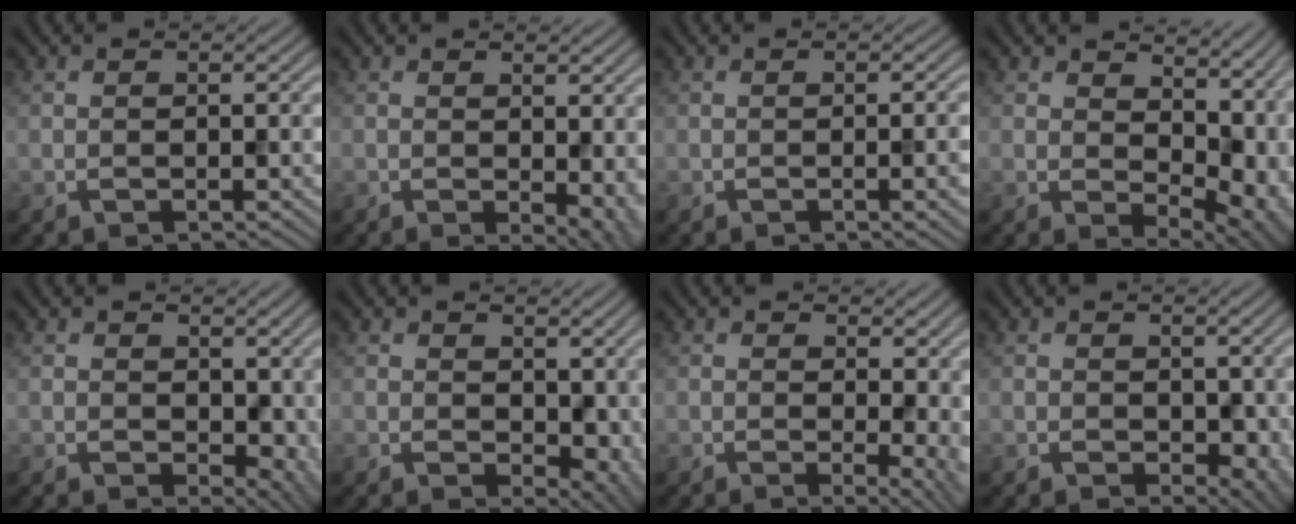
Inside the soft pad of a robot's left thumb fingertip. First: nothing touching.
{"total": 3.6, "force": [-0.3, 1.5, 3.2], "torque": [-0.041, -0.009, 0.000]}
{"total": 2.6, "force": [-0.6, 0.0, 2.6], "torque": [-0.032, 0.002, -0.007]}
{"total": 10.2, "force": [2.9, 6.3, 7.5], "torque": [-0.085, -0.023, 0.073]}
{"total": 6.6, "force": [0.6, 4.4, 4.8], "torque": [-0.077, -0.022, 0.025]}
{"total": 6.8, "force": [1.0, 4.5, 5.0], "torque": [-0.080, -0.020, 0.030]}
{"total": 5.3, "force": [1.1, 1.8, 4.9], "torque": [-0.060, 0.000, 0.016]}
{"total": 3.9, "force": [0.1, 2.6, 2.9], "torque": [-0.049, -0.017, 0.011]}